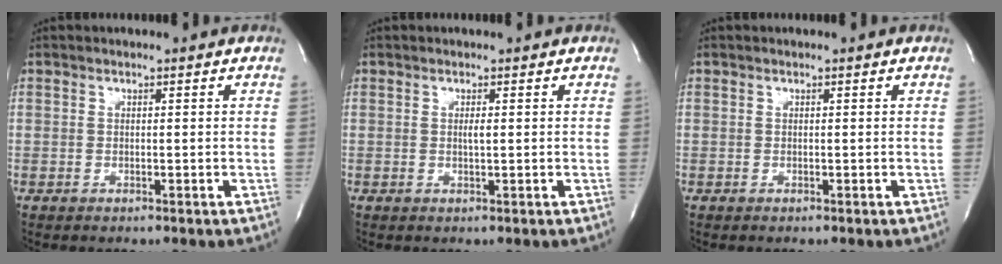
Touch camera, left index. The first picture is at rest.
{"total": 0.8, "force": [-0.2, 0.0, 0.7], "torque": [-0.017, -0.011, -0.004]}
{"total": 0.0}